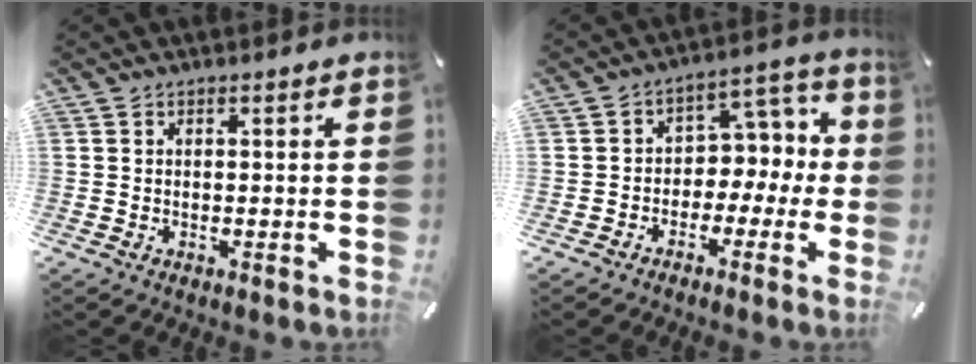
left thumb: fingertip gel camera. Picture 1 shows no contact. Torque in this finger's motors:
{"motor_torque": [0.29, 0.17, 0.04, 0.15, 0.00]}